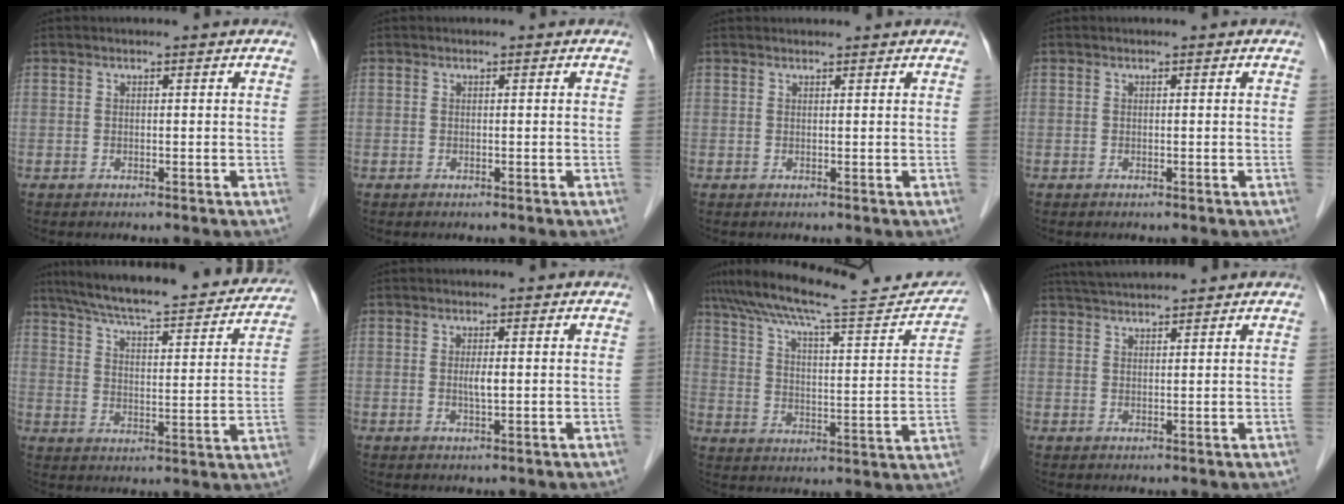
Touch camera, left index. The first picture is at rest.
{"total": 0.0}
{"total": 2.6, "force": [2.5, 0.2, 0.5], "torque": [-0.007, 0.024, 0.035]}
{"total": 0.0}
{"total": 26.8, "force": [23.0, 4.7, 12.8], "torque": [-0.197, -0.013, 0.304]}
{"total": 1.6, "force": [0.1, 0.1, 1.6], "torque": [-0.032, -0.002, 0.003]}
{"total": 22.5, "force": [20.5, 2.0, 9.0], "torque": [-0.148, -0.013, 0.288]}
{"total": 5.9, "force": [5.5, -0.1, 2.0], "torque": [-0.038, 0.035, 0.094]}